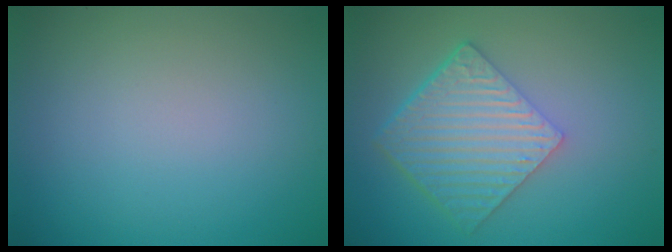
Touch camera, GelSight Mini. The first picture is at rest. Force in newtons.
{"total": 6.5, "press": 4.5, "slide": 4.7}